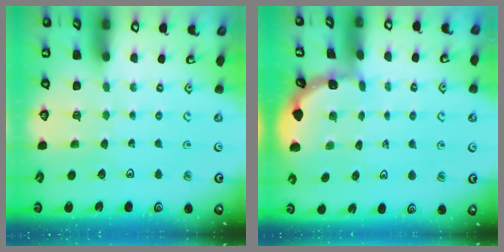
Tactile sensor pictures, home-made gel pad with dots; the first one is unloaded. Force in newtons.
{"total": 1.3, "press": 1.3, "slide": 0.1}